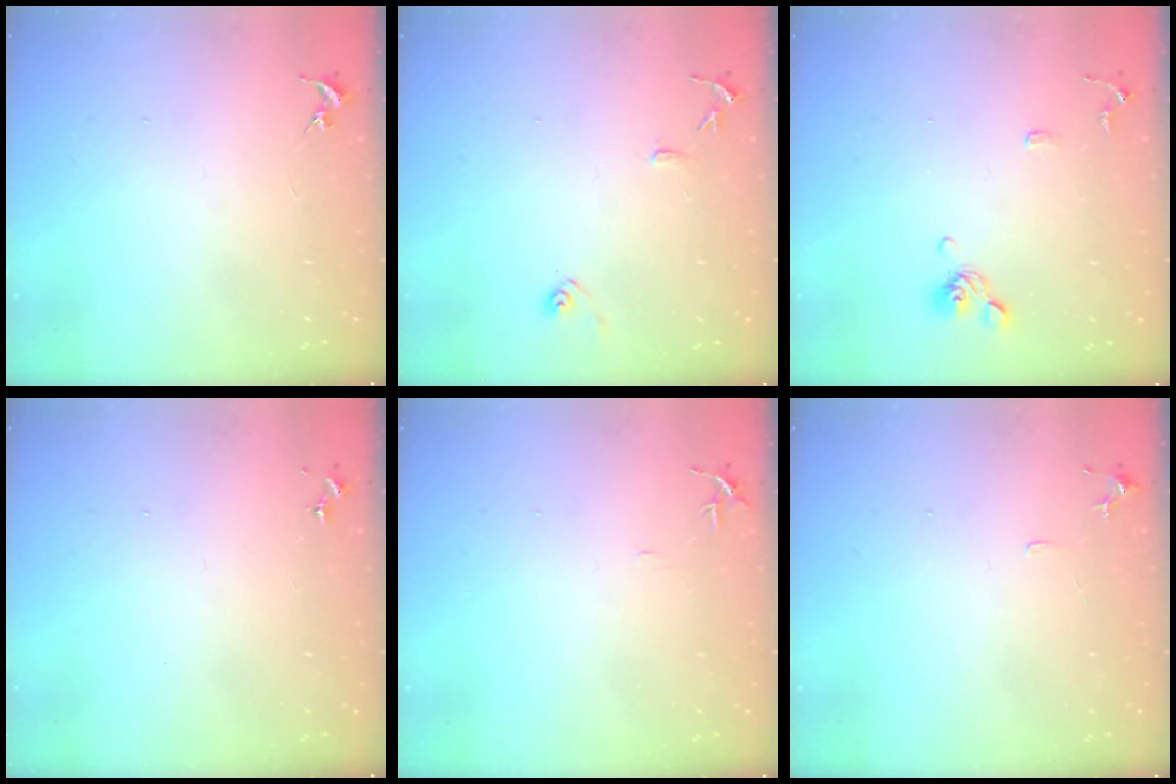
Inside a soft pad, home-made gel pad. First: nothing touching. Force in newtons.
{"total": 9.0, "press": 8.9, "slide": 0.8}
{"total": 8.8, "press": 8.6, "slide": 2.0}
{"total": 0.0}
{"total": 4.7, "press": 4.7, "slide": 0.5}
{"total": 5.7, "press": 5.6, "slide": 0.6}